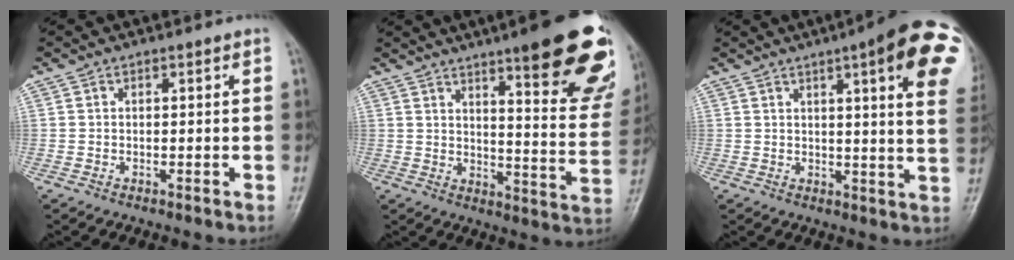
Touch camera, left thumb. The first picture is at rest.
{"total": 23.8, "force": [14.2, 5.0, 18.4], "torque": [-0.206, -0.069, 0.185]}
{"total": 19.2, "force": [7.9, 3.7, 17.1], "torque": [-0.195, -0.018, 0.087]}